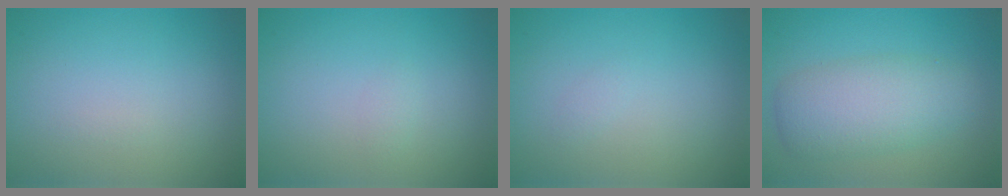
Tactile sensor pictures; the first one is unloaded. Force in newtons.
{"total": 0.5, "press": 0.5, "slide": 0.0}
{"total": 0.5, "press": 0.5, "slide": 0.0}
{"total": 5.2, "press": 5.2, "slide": 0.2}